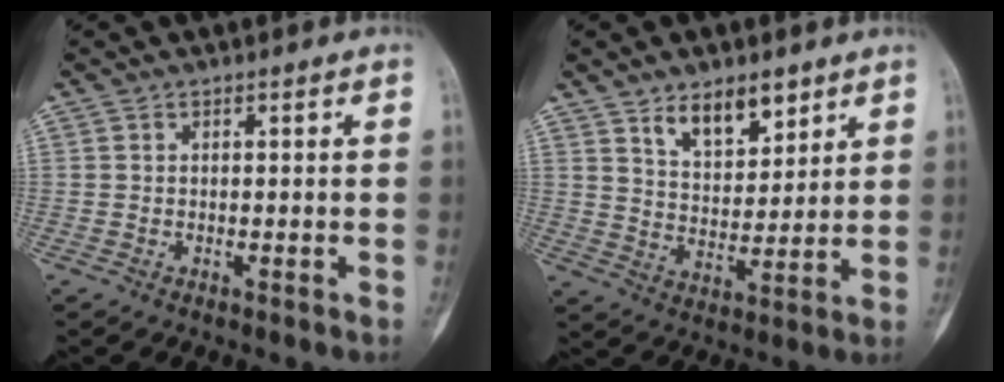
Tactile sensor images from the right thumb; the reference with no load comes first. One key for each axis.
{"total": 9.3, "fx": 5.9, "fy": 4.7, "fz": 5.4, "tx": -0.060, "ty": -0.044, "tz": 0.107}